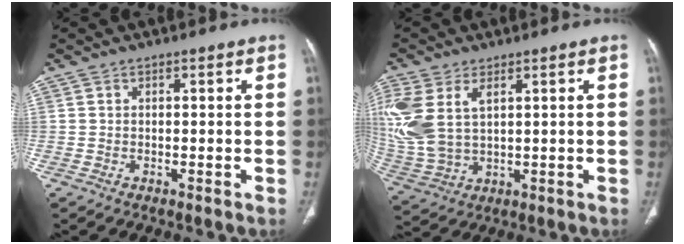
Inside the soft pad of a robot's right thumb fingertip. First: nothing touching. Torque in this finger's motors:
{"motor_torque": [0.30, 0.39, 1.18, 0.54, 0.25]}